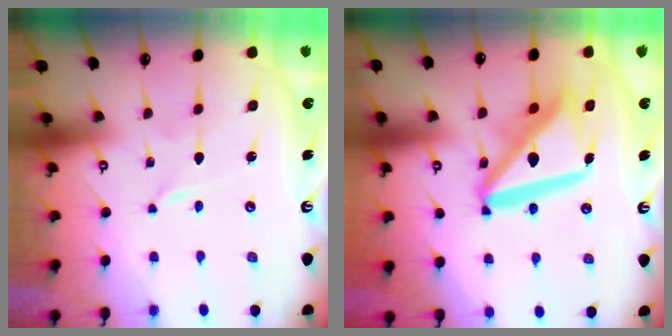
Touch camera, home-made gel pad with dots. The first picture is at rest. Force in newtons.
{"total": 19.3, "press": 19.2, "slide": 2.4}